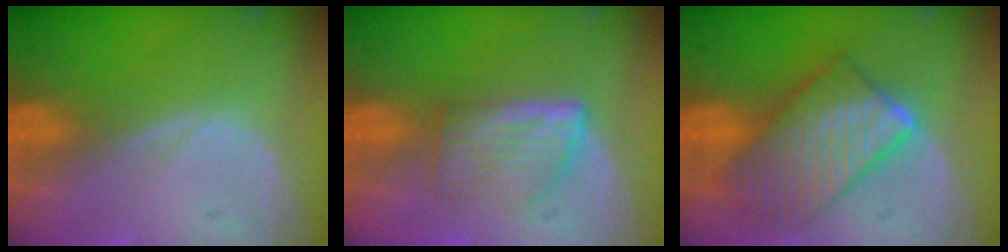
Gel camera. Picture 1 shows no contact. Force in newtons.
{"total": 5.9, "press": 5.3, "slide": 2.6}
{"total": 10.0, "press": 9.9, "slide": 0.8}